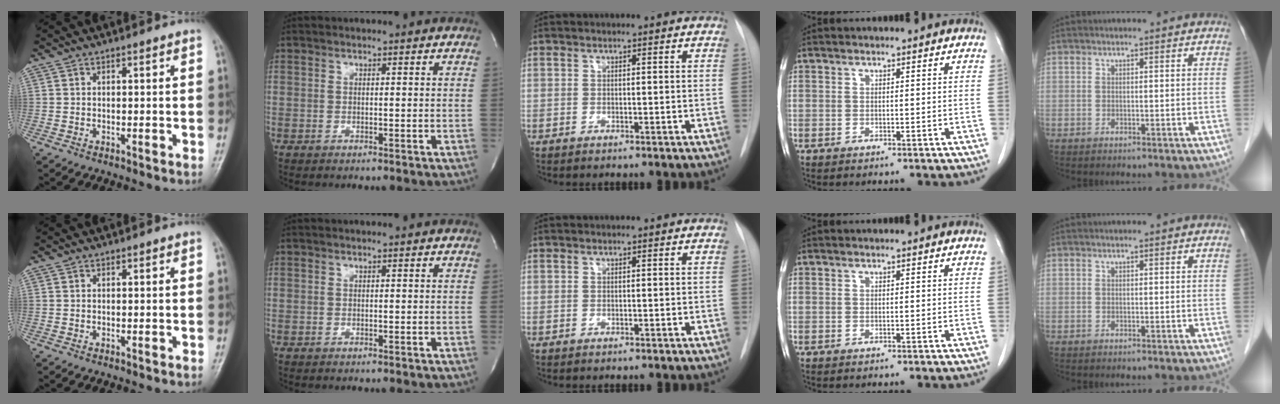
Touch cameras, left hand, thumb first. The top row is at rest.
{}